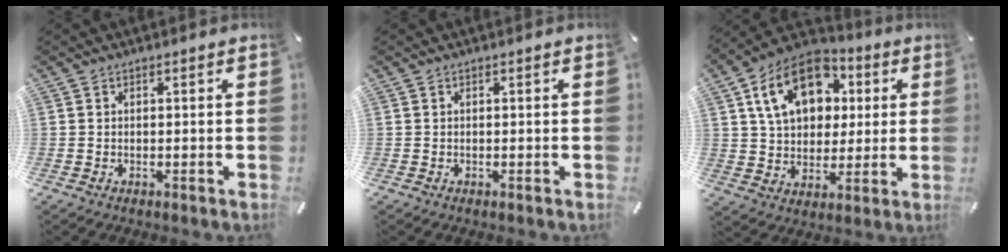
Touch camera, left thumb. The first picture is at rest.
{"total": 0.0}
{"total": 16.5, "force": [6.4, 12.1, 9.1], "torque": [-0.161, -0.005, 0.121]}